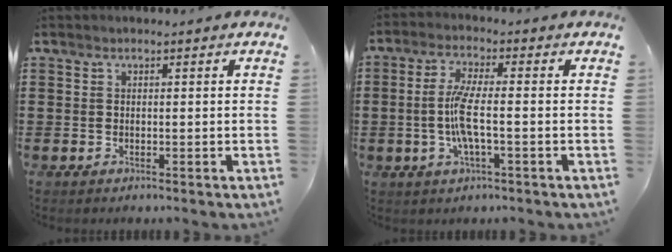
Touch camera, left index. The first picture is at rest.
{"total": 6.2, "force": [-1.2, 1.1, 6.0], "torque": [-0.136, -0.009, -0.032]}